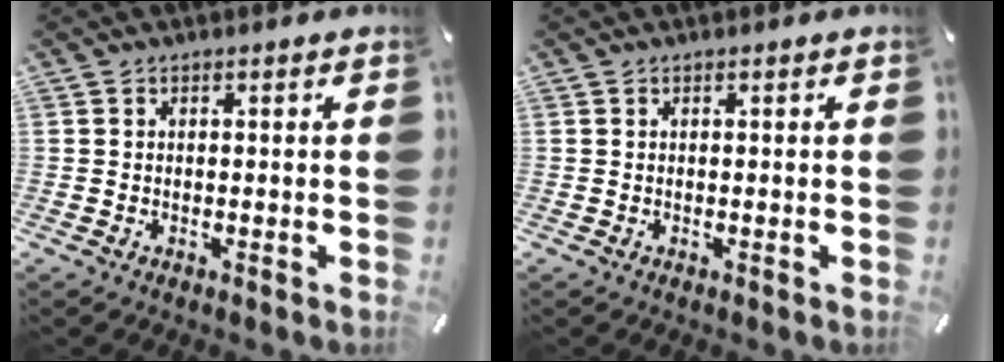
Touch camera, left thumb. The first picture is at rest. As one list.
[{"total": 0.0}]